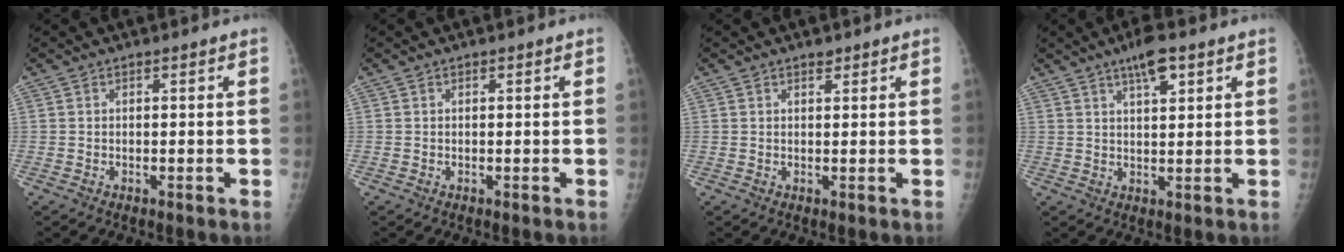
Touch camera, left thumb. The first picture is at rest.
{"total": 0.0}
{"total": 1.0, "force": [0.8, 0.5, 0.4], "torque": [0.001, -0.005, 0.012]}
{"total": 5.7, "force": [3.3, 1.7, 4.3], "torque": [-0.062, -0.012, 0.054]}